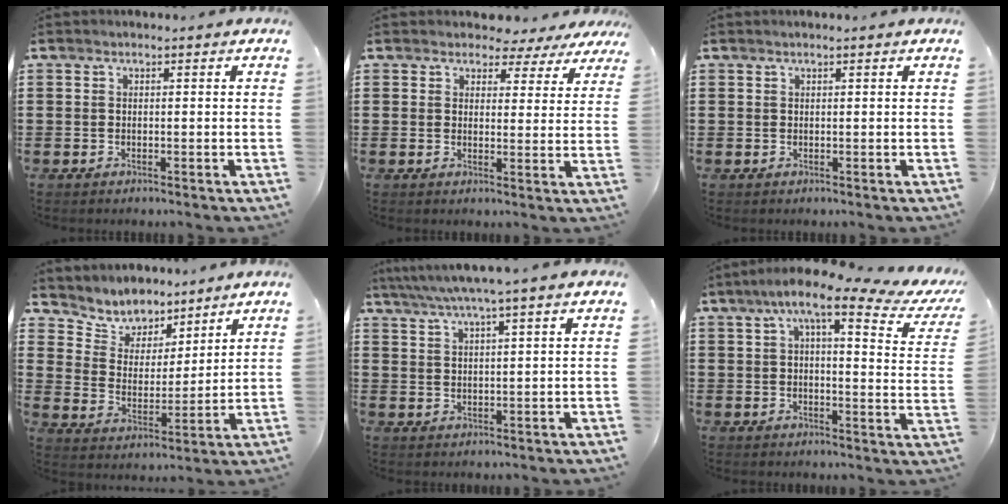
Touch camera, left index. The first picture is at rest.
{"total": 3.3, "force": [2.9, 1.6, 0.4], "torque": [-0.017, -0.008, 0.049]}
{"total": 0.0}
{"total": 6.0, "force": [5.3, 2.8, -0.7], "torque": [-0.030, -0.036, 0.095]}
{"total": 4.4, "force": [3.3, -0.5, 2.8], "torque": [-0.062, -0.011, 0.056]}
{"total": 9.6, "force": [6.5, 1.5, 7.0], "torque": [-0.125, -0.025, 0.100]}